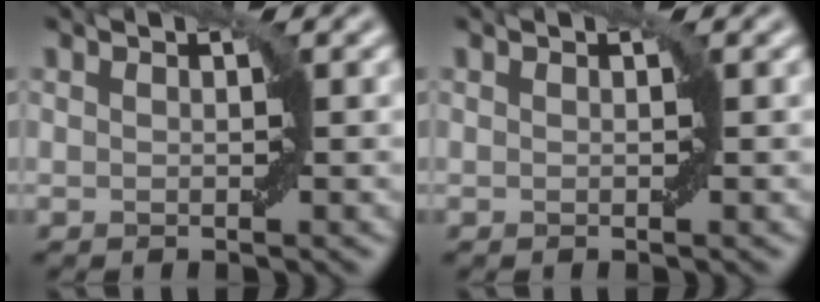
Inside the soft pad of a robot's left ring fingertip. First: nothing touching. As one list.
[{"total": 0.0}]